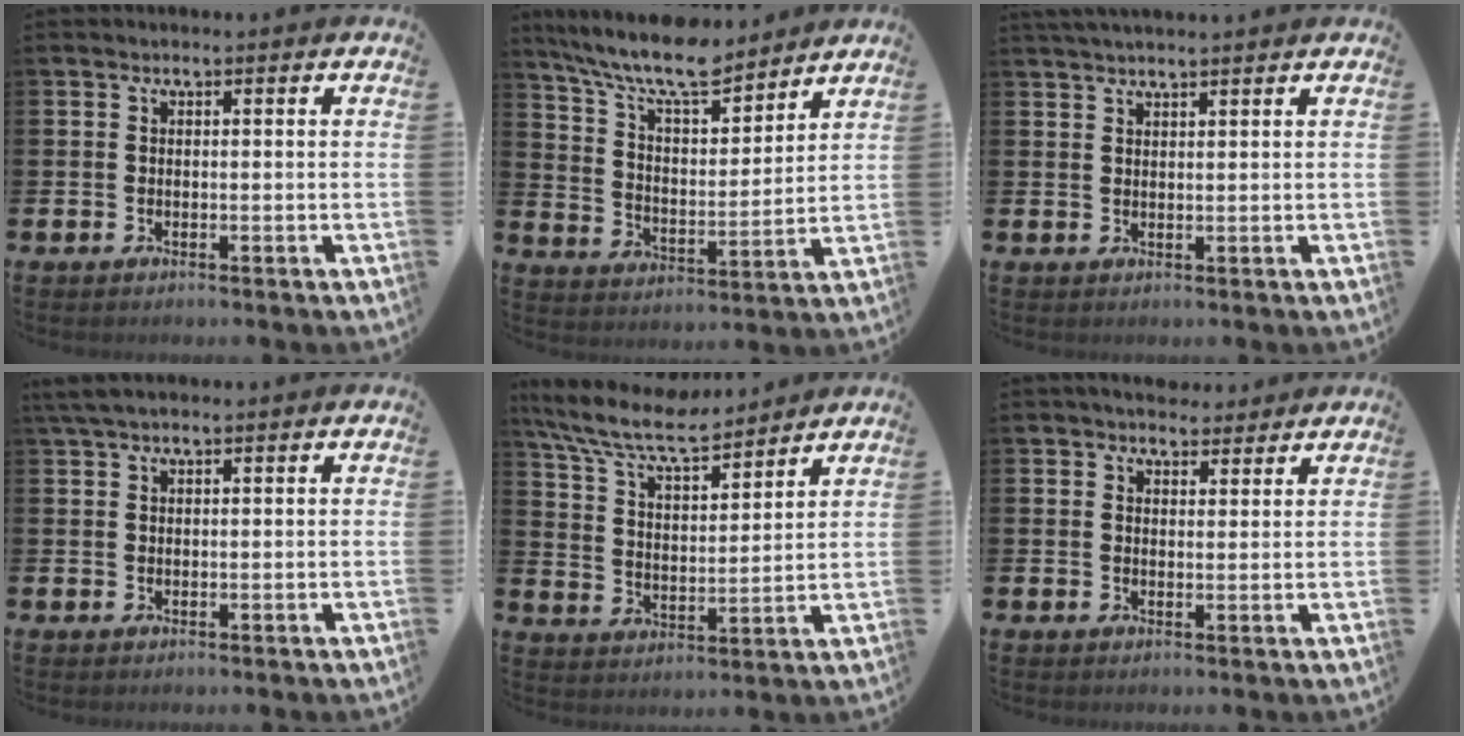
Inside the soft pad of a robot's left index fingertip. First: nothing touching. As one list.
[{"total": 10.6, "force": [9.5, 2.1, 4.2], "torque": [-0.106, -0.058, 0.166]}, {"total": 2.1, "force": [2.0, -0.1, 0.5], "torque": [-0.010, -0.005, 0.037]}, {"total": 2.5, "force": [1.9, 0.7, 1.5], "torque": [-0.030, 0.005, 0.034]}, {"total": 9.0, "force": [8.1, 1.5, 3.6], "torque": [-0.105, -0.043, 0.142]}, {"total": 3.9, "force": [3.7, 1.3, 0.1], "torque": [0.000, -0.016, 0.068]}]